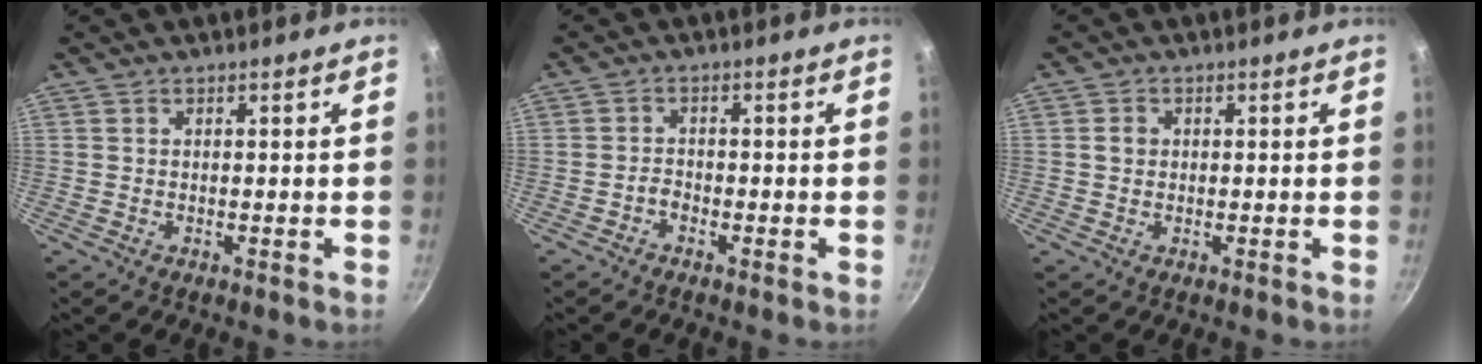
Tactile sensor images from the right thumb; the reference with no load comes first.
{"total": 1.5, "force": [-1.2, 0.7, 0.7], "torque": [-0.015, 0.011, -0.026]}
{"total": 1.8, "force": [0.2, 1.6, 0.8], "torque": [-0.008, 0.006, 0.001]}